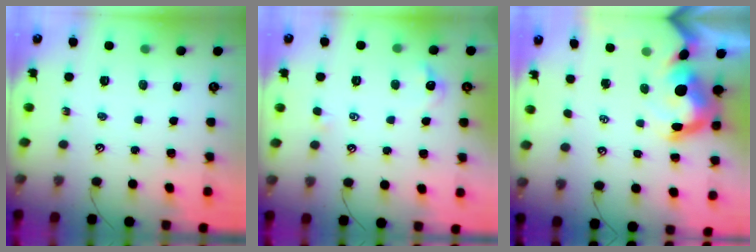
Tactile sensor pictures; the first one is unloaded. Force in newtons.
{"total": 0.6, "press": 0.1, "slide": 0.6}
{"total": 9.5, "press": 9.3, "slide": 1.8}